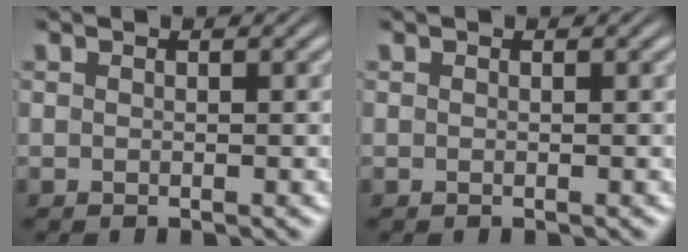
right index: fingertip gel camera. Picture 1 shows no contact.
{"total": 0.0}